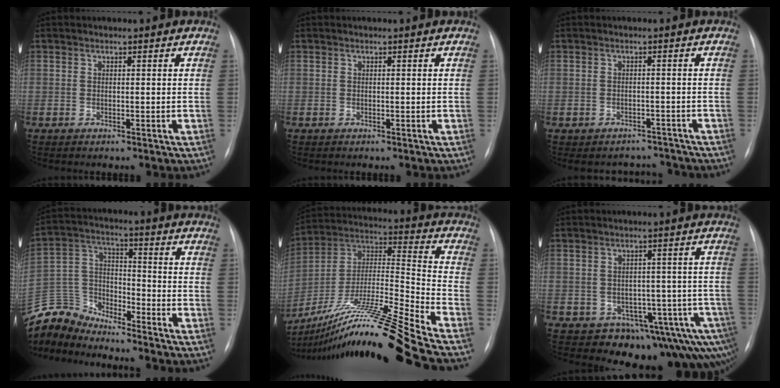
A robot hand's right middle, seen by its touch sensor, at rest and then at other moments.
{"total": 0.0}
{"total": 3.8, "force": [-3.3, 1.7, -0.6], "torque": [0.010, 0.023, -0.042]}
{"total": 9.6, "force": [-9.5, 0.8, -0.9], "torque": [0.010, 0.035, -0.194]}
{"total": 24.4, "force": [-19.9, -3.0, 13.8], "torque": [-0.251, -0.012, -0.355]}
{"total": 12.6, "force": [-7.7, 7.0, 7.1], "torque": [-0.060, 0.030, -0.090]}